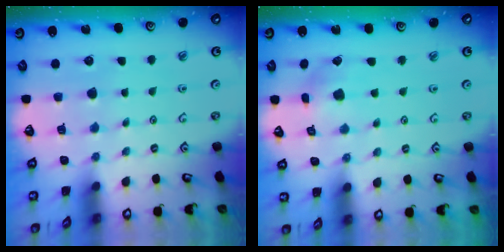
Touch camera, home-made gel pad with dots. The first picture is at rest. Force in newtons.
{"total": 2.9, "press": 2.9, "slide": 0.1}